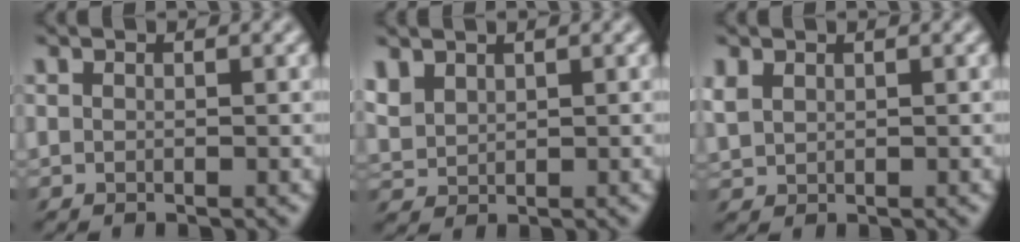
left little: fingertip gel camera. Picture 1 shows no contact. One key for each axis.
{"total": 1.9, "fx": 1.0, "fy": 1.0, "fz": 1.1, "tx": -0.030, "ty": 0.003, "tz": 0.015}
{"total": 1.5, "fx": 0.3, "fy": 0.9, "fz": 1.1, "tx": -0.029, "ty": 0.002, "tz": 0.004}